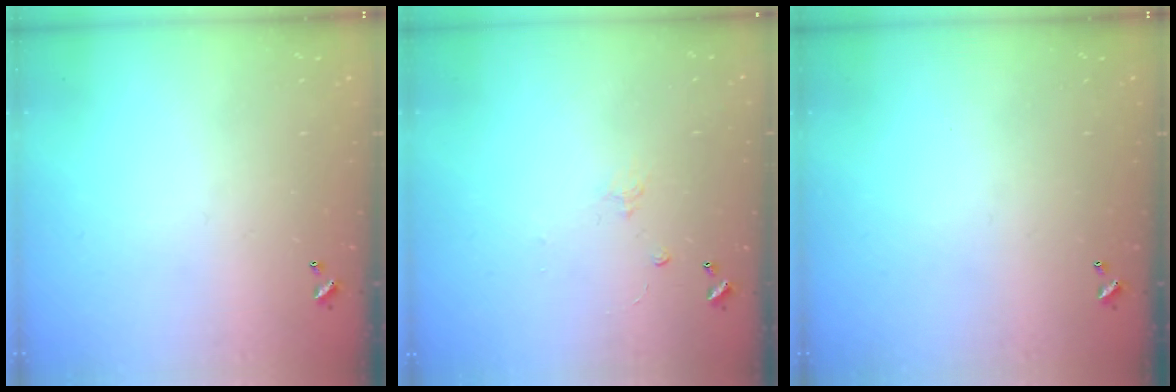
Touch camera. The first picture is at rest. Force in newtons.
{"total": 1.5, "press": 1.3, "slide": 0.6}
{"total": 0.0}